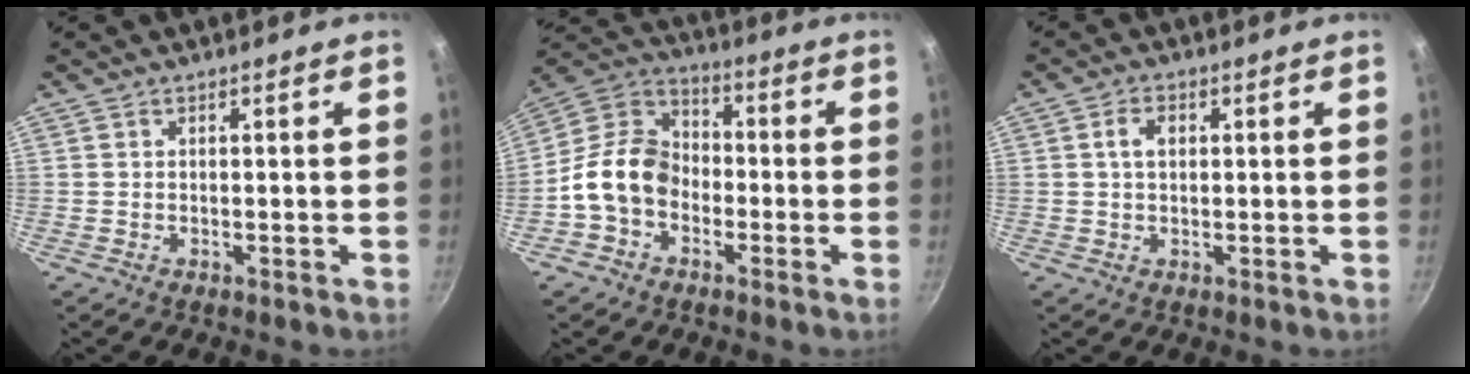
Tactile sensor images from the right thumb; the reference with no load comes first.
{"total": 12.3, "force": [-3.4, 9.3, 7.2], "torque": [-0.097, 0.043, -0.085]}
{"total": 3.3, "force": [0.6, 2.3, 2.3], "torque": [-0.029, 0.006, 0.008]}